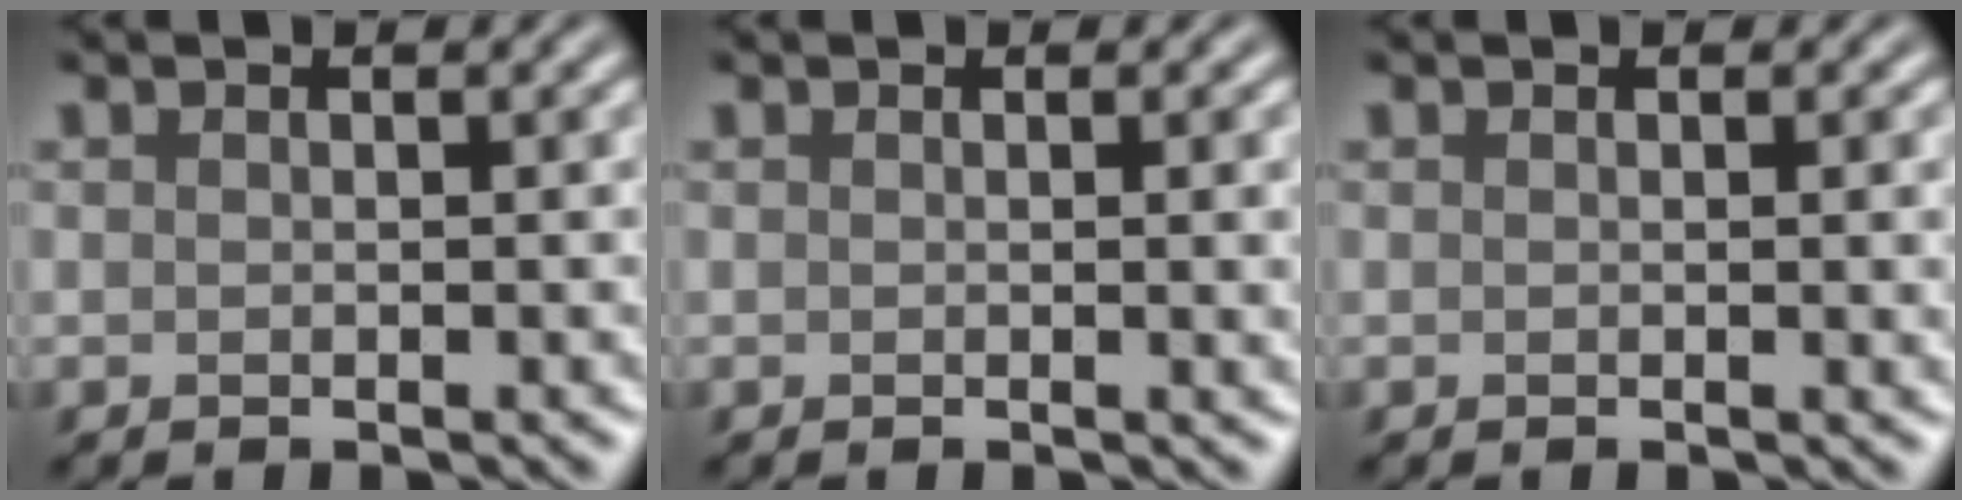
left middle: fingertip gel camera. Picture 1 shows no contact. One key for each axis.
{"total": 2.1, "fx": 0.1, "fy": 0.6, "fz": 2.0, "tx": -0.018, "ty": 0.000, "tz": -0.003}
{"total": 1.8, "fx": 0.1, "fy": 0.5, "fz": 1.7, "tx": -0.016, "ty": 0.000, "tz": -0.002}